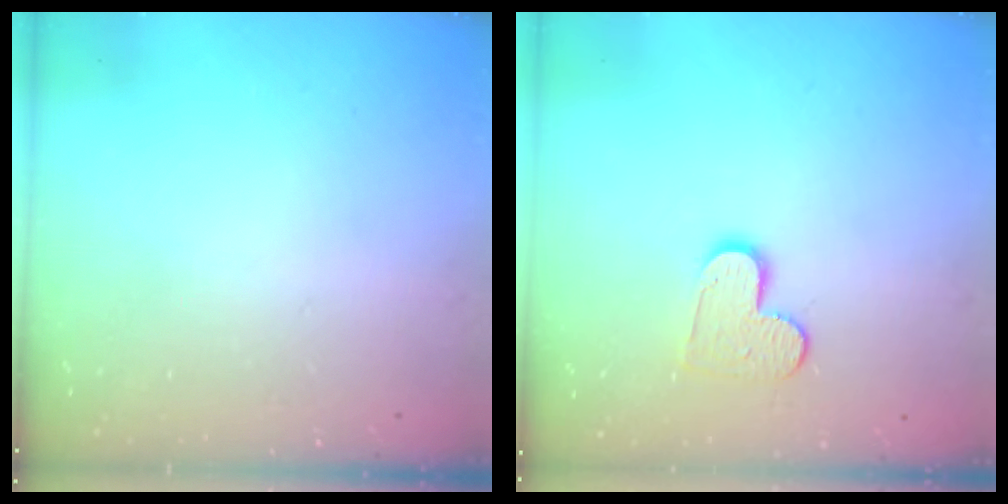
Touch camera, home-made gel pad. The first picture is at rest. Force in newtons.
{"total": 9.2, "press": 9.2, "slide": 0.6}